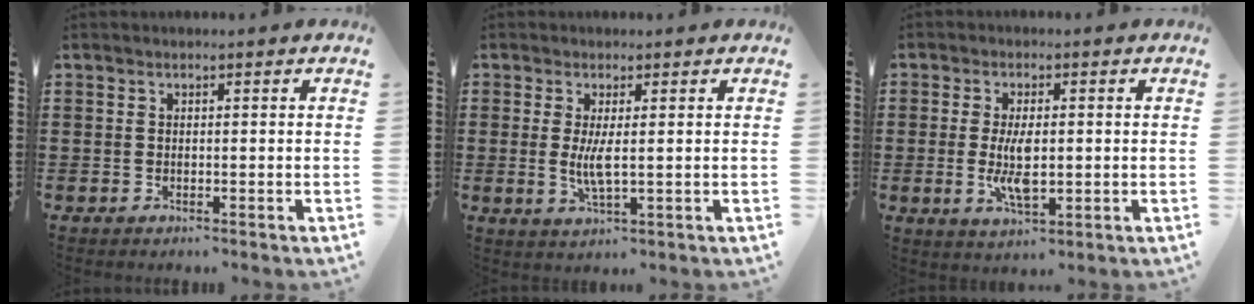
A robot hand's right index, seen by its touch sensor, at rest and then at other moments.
{"total": 3.6, "force": [0.3, 0.6, 3.6], "torque": [-0.073, -0.007, 0.003]}
{"total": 6.0, "force": [-0.3, 2.4, 5.5], "torque": [-0.113, -0.008, -0.012]}